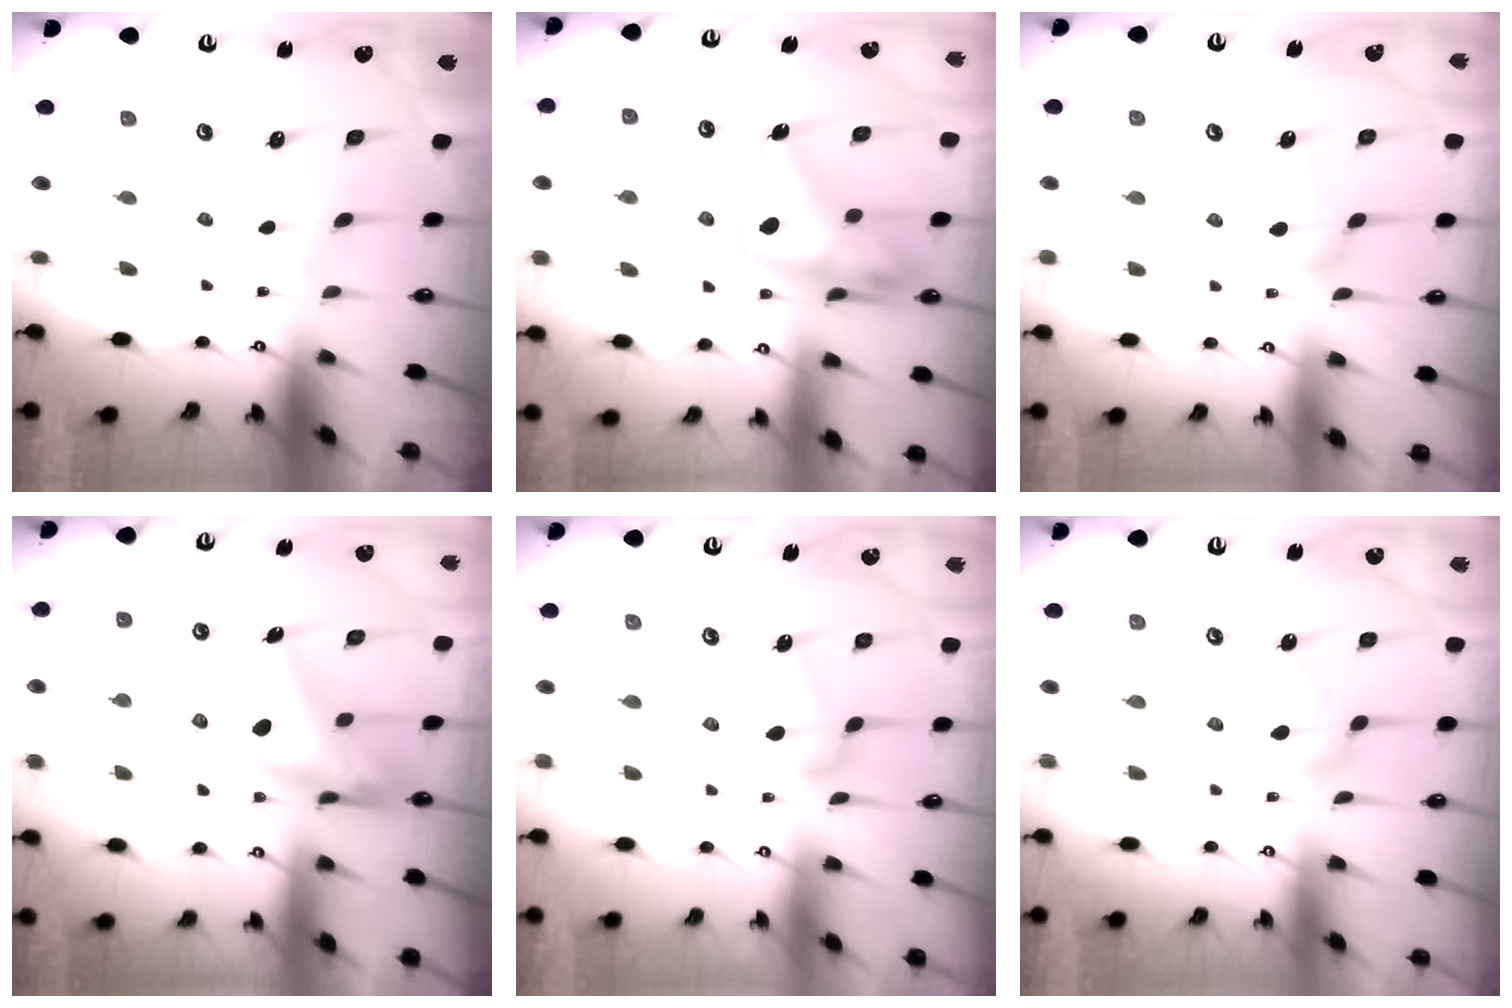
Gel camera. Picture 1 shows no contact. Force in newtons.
{"total": 14.8, "press": 14.7, "slide": 1.2}
{"total": 7.8, "press": 7.8, "slide": 0.4}
{"total": 13.4, "press": 13.4, "slide": 1.1}
{"total": 6.2, "press": 6.2, "slide": 0.3}
{"total": 8.1, "press": 8.1, "slide": 0.4}